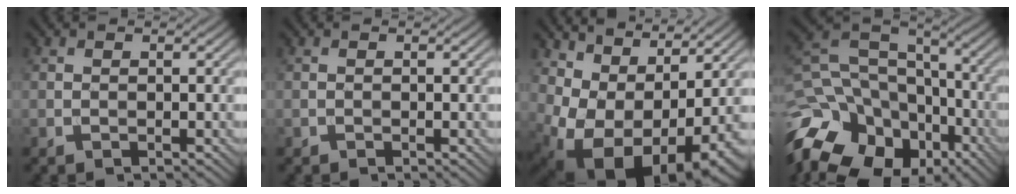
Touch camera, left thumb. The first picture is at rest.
{"total": 0.0}
{"total": 12.0, "force": [1.5, 7.5, 9.3], "torque": [-0.181, -0.022, 0.054]}
{"total": 21.7, "force": [-12.3, 15.5, 9.0], "torque": [-0.215, -0.045, -0.191]}